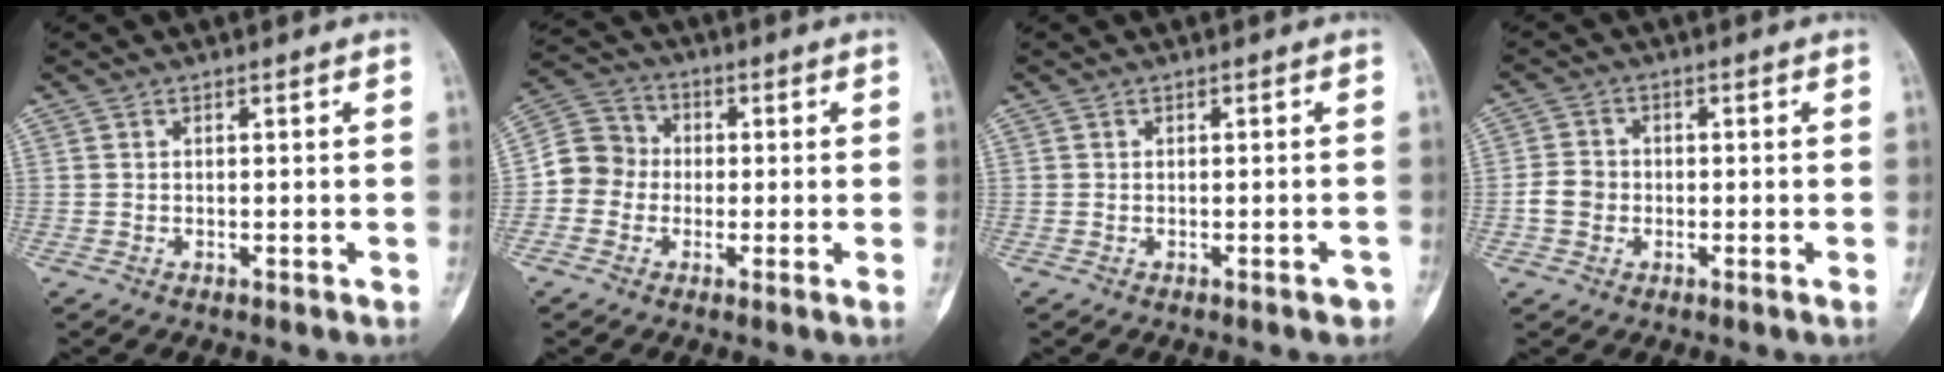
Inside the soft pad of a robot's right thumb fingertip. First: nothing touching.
{"total": 7.4, "force": [-1.0, 6.8, 2.8], "torque": [-0.029, 0.027, -0.035]}
{"total": 1.2, "force": [-0.8, 0.4, 0.7], "torque": [-0.009, 0.006, -0.006]}
{"total": 3.9, "force": [-1.0, 3.1, 2.1], "torque": [-0.036, 0.011, -0.025]}